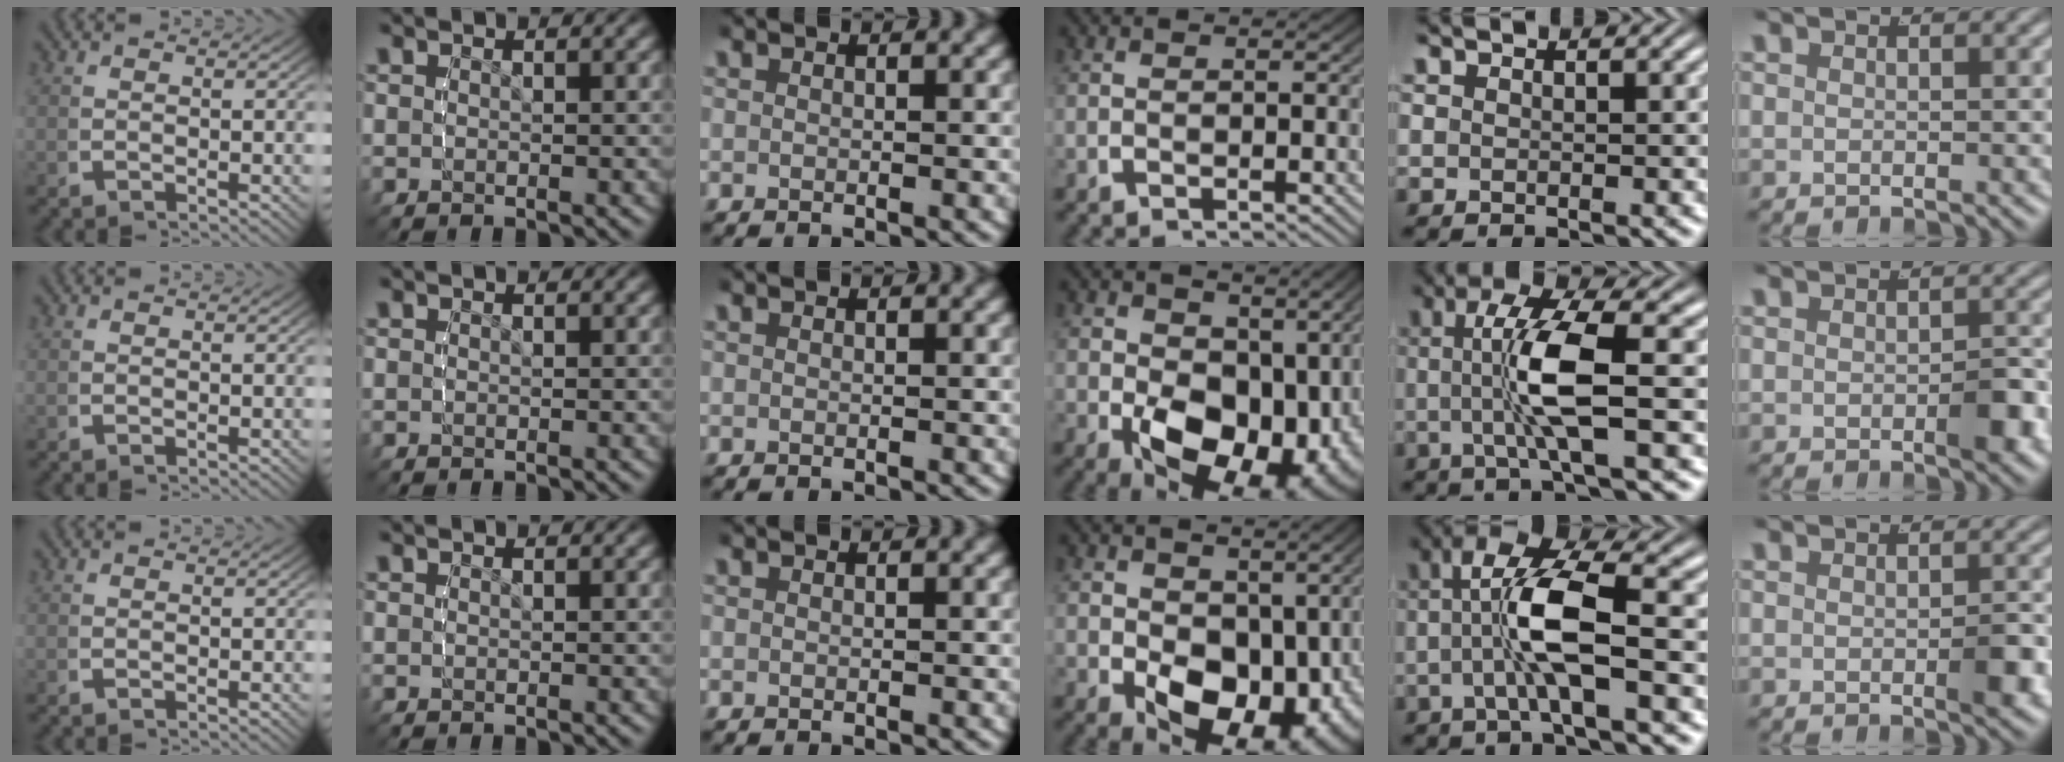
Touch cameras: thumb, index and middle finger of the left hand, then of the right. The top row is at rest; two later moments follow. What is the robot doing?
{"motion": "lift_and_place", "object": "stress ball aka squeeze ball"}